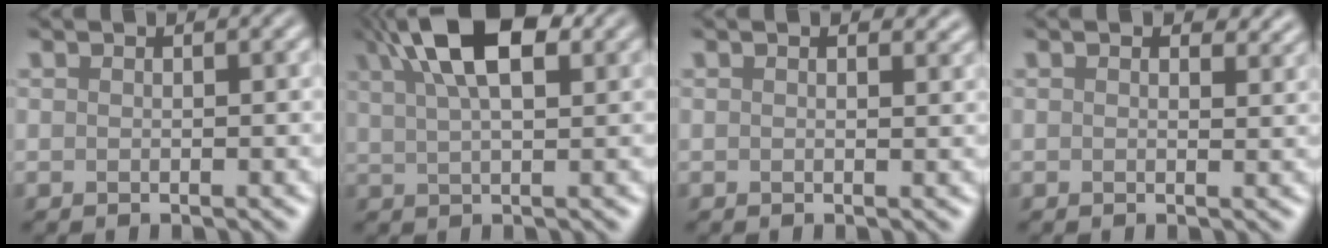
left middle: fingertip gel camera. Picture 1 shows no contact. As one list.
[{"total": 8.6, "force": [4.2, 3.6, 6.6], "torque": [-0.109, 0.028, 0.058]}, {"total": 1.0, "force": [0.8, 0.3, 0.6], "torque": [-0.007, 0.000, 0.012]}, {"total": 1.5, "force": [1.0, 0.7, 0.9], "torque": [-0.008, -0.003, 0.015]}]